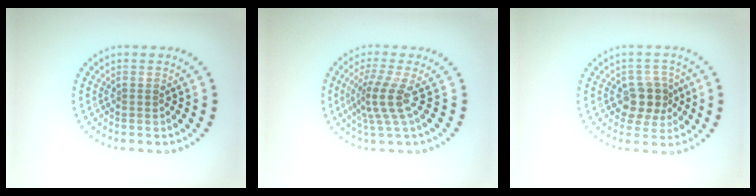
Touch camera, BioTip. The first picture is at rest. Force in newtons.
{"total": 3.3, "press": 2.3, "slide": 2.4}
{"total": 3.6, "press": 3.3, "slide": 1.3}